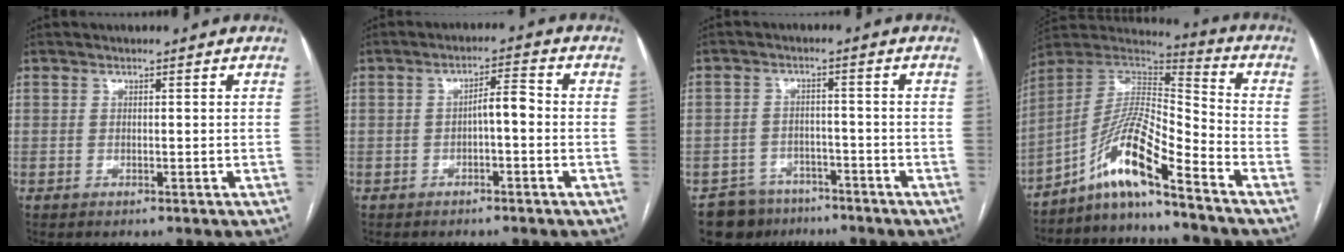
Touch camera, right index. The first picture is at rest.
{"total": 3.6, "force": [-0.7, 0.9, 3.4], "torque": [-0.053, 0.014, -0.009]}
{"total": 8.9, "force": [-6.9, 5.5, 1.1], "torque": [-0.019, 0.021, -0.108]}
{"total": 12.1, "force": [-8.3, 0.5, 8.7], "torque": [-0.168, 0.017, -0.155]}